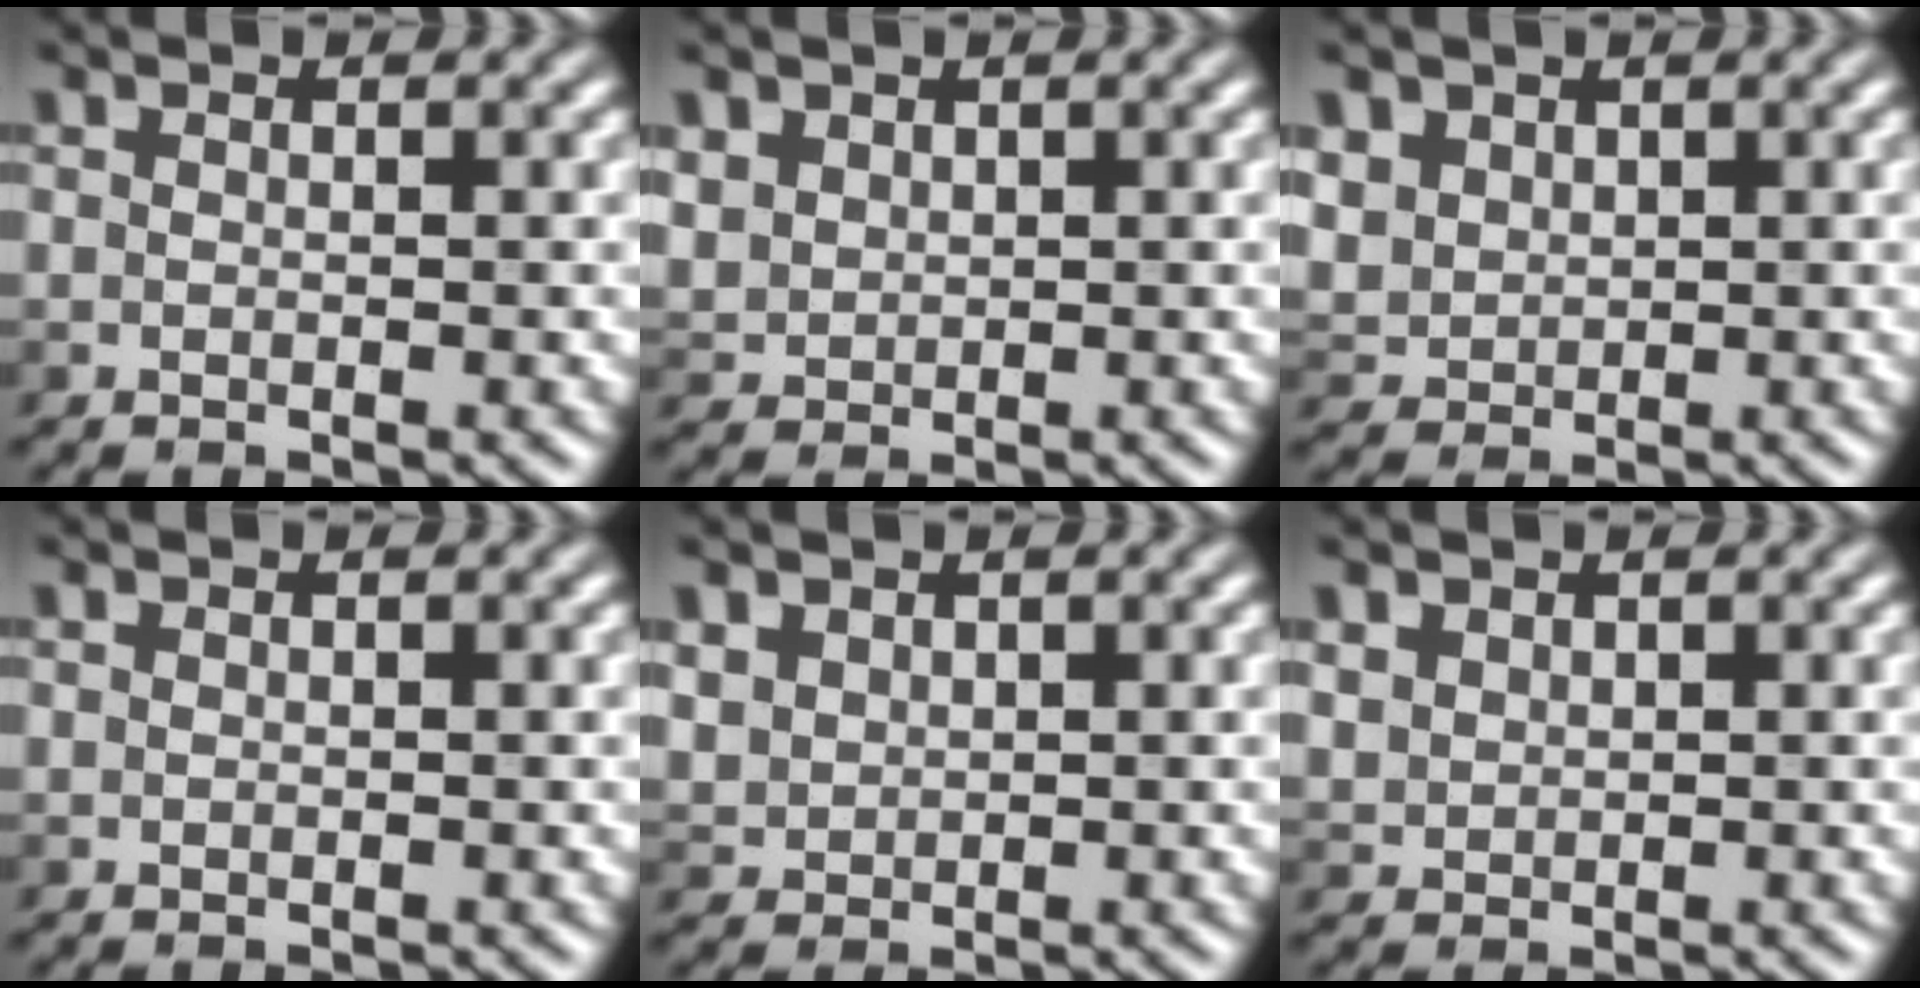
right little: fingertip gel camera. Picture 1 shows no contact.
{"total": 1.9, "force": [0.9, 1.5, 0.5], "torque": [-0.016, -0.005, 0.024]}
{"total": 3.0, "force": [1.4, 2.5, 1.1], "torque": [-0.038, 0.001, 0.042]}
{"total": 0.0}
{"total": 1.7, "force": [0.9, 1.4, 0.5], "torque": [-0.015, -0.003, 0.023]}
{"total": 1.4, "force": [0.8, 1.1, 0.4], "torque": [-0.010, -0.002, 0.023]}